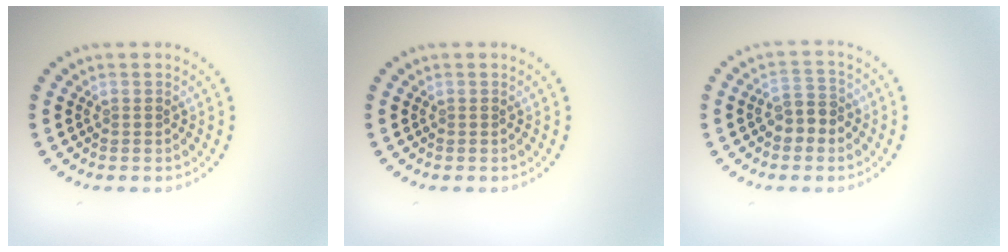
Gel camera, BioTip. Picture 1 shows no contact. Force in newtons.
{"total": 0.0}
{"total": 2.6, "press": 2.4, "slide": 0.8}